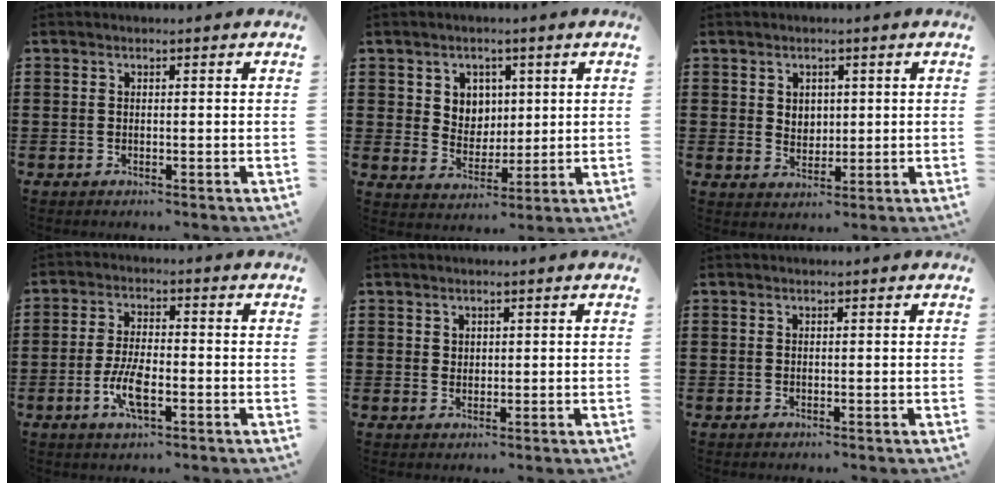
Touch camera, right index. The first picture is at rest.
{"total": 4.8, "force": [2.0, 4.2, 0.7], "torque": [-0.028, 0.009, 0.034]}
{"total": 2.7, "force": [1.2, 2.4, 0.7], "torque": [-0.015, 0.008, 0.018]}
{"total": 6.2, "force": [-2.3, 2.3, 5.3], "torque": [-0.122, -0.004, -0.049]}
{"total": 1.3, "force": [0.9, 1.0, 0.1], "torque": [-0.004, 0.004, 0.017]}
{"total": 0.0}